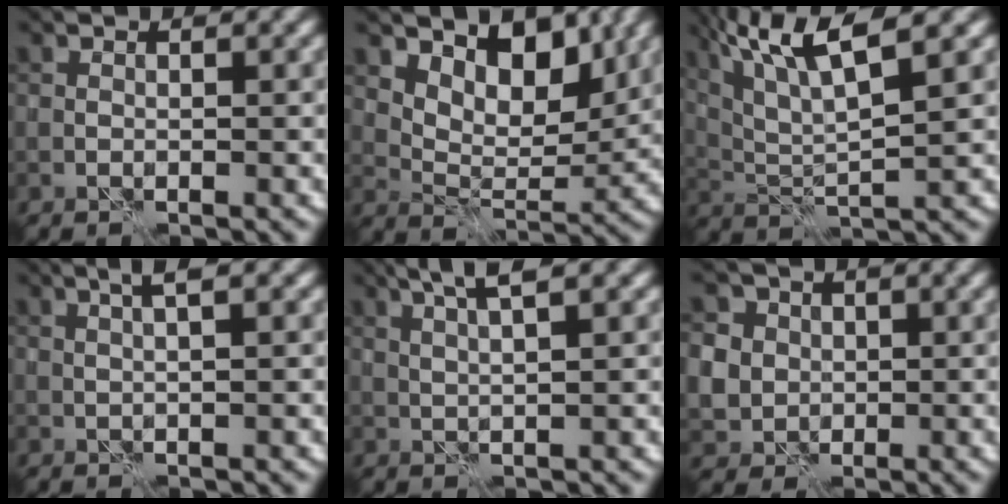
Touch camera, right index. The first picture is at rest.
{"total": 7.0, "force": [4.4, 3.5, 4.2], "torque": [-0.061, -0.012, 0.067]}
{"total": 7.7, "force": [4.4, 1.7, 6.1], "torque": [-0.111, 0.013, 0.083]}
{"total": 2.2, "force": [1.1, 0.2, 1.9], "torque": [-0.028, -0.002, 0.016]}
{"total": 3.9, "force": [2.4, 0.5, 3.0], "torque": [-0.046, 0.004, 0.032]}
{"total": 7.2, "force": [1.8, 6.5, 2.5], "torque": [-0.064, 0.023, 0.016]}